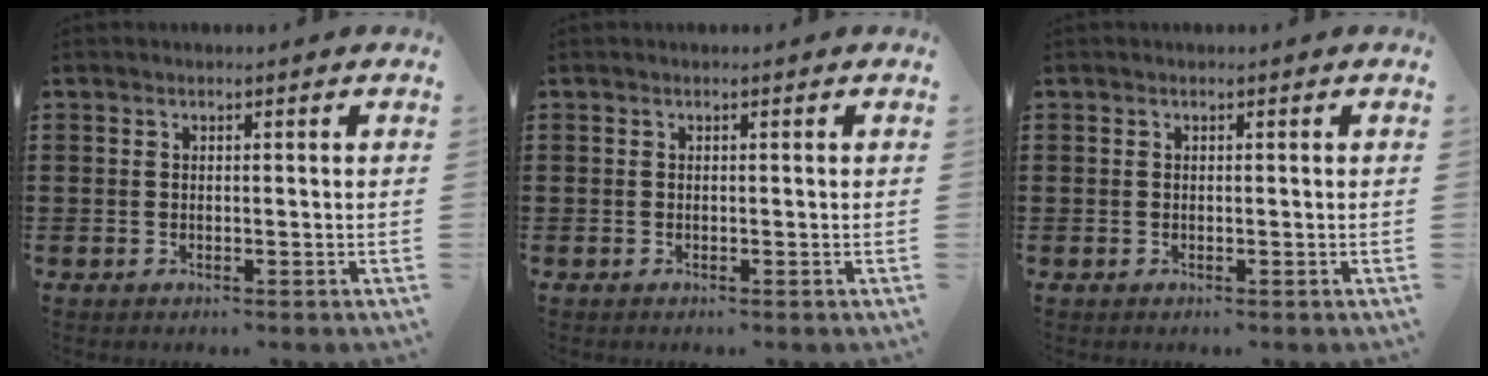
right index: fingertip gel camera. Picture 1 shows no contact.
{"total": 0.0}
{"total": 0.0}